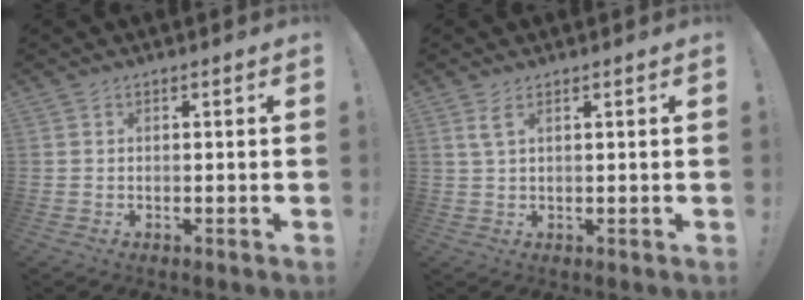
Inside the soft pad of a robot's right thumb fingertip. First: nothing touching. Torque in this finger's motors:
{"motor_torque": [0.01, 0.03, -0.07, 0.12, 0.07]}